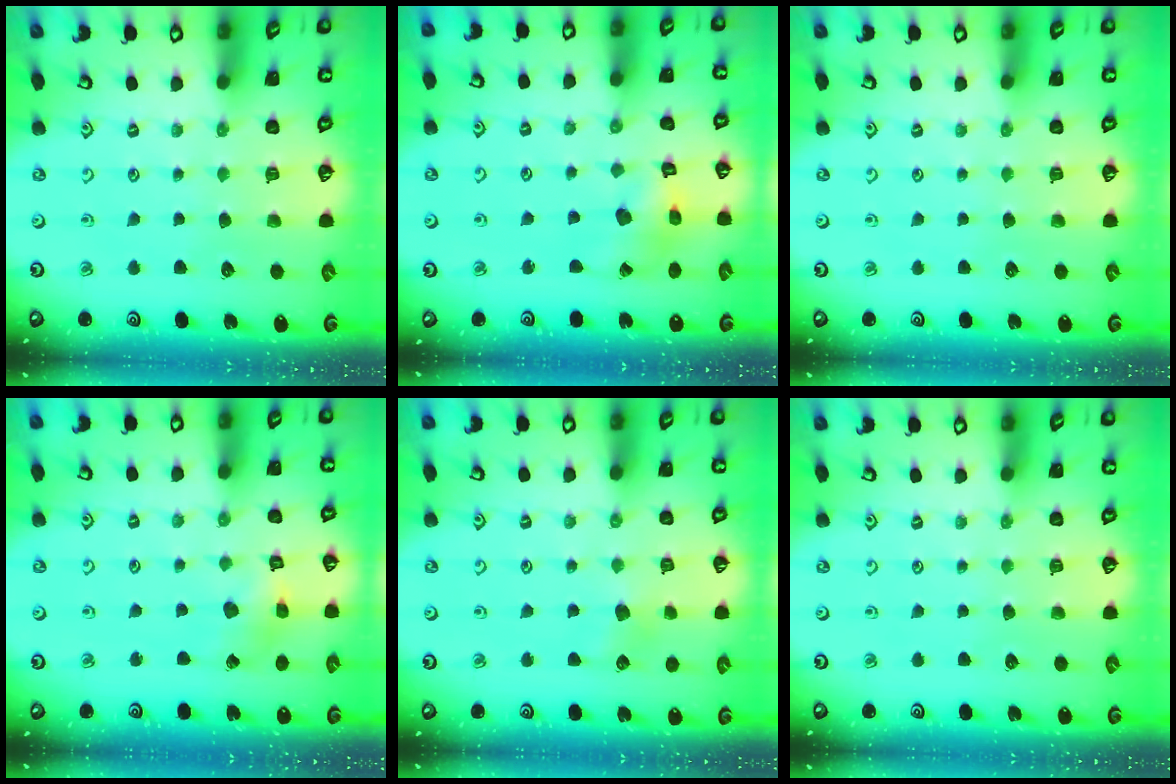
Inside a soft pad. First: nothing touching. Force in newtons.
{"total": 8.9, "press": 8.8, "slide": 1.0}
{"total": 0.0}
{"total": 5.4, "press": 5.4, "slide": 0.5}
{"total": 6.0, "press": 6.0, "slide": 0.5}
{"total": 0.0}